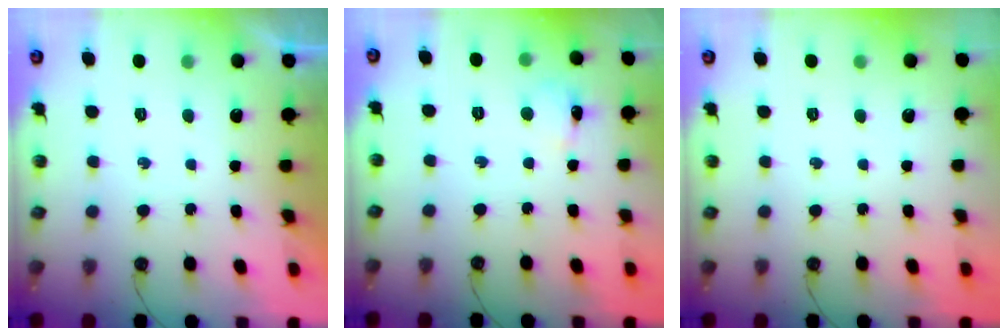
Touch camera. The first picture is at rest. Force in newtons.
{"total": 4.4, "press": 4.4, "slide": 0.3}
{"total": 0.0}